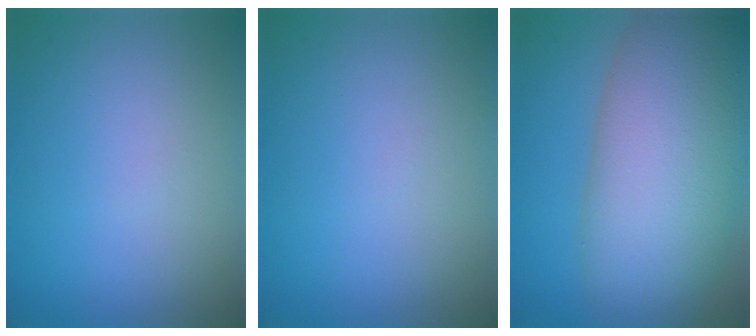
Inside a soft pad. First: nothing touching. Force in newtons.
{"total": 0.0}
{"total": 13.0, "press": 13.0, "slide": 0.4}